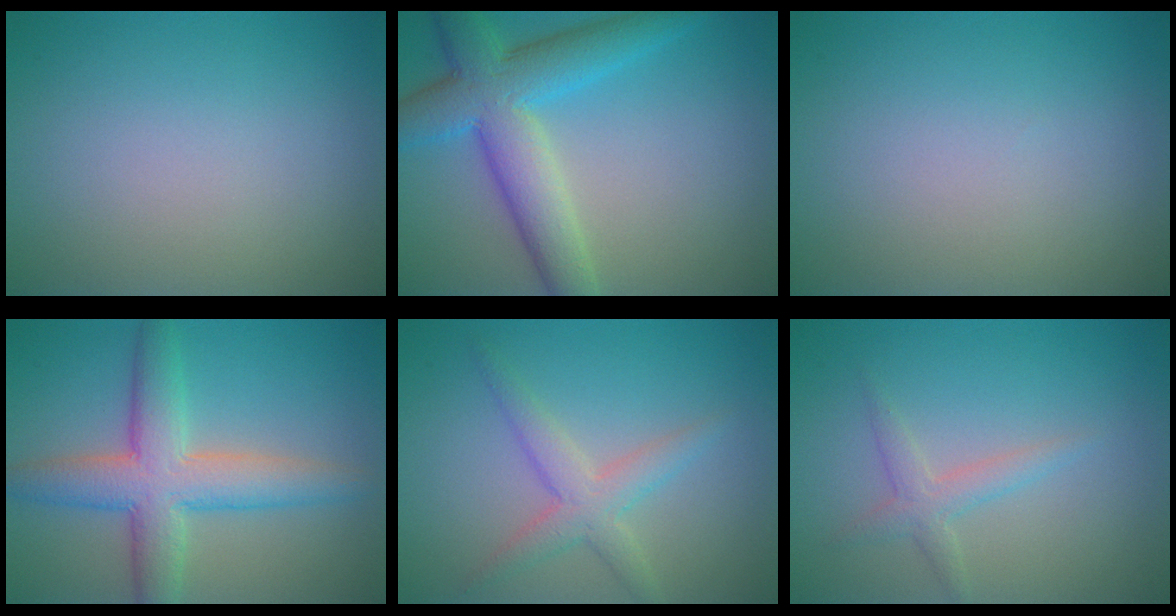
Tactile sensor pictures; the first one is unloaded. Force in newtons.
{"total": 7.7, "press": 7.7, "slide": 0.3}
{"total": 0.0}
{"total": 6.7, "press": 6.6, "slide": 0.4}
{"total": 3.1, "press": 3.1, "slide": 0.2}
{"total": 1.9, "press": 1.9, "slide": 0.0}